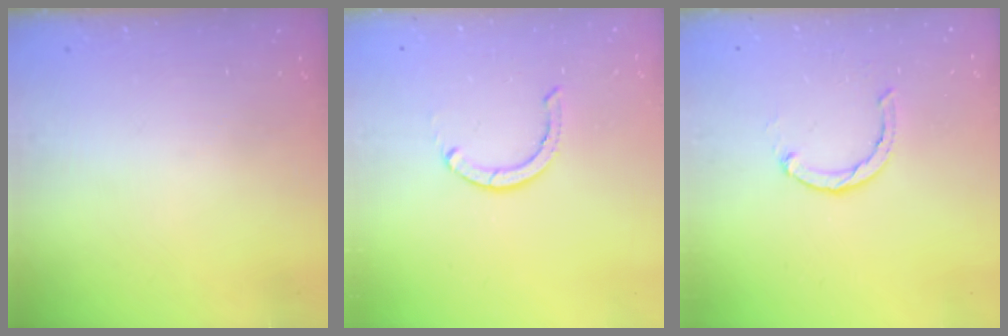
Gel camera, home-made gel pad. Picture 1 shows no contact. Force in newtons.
{"total": 2.9, "press": 2.9, "slide": 0.1}
{"total": 2.4, "press": 2.4, "slide": 0.4}